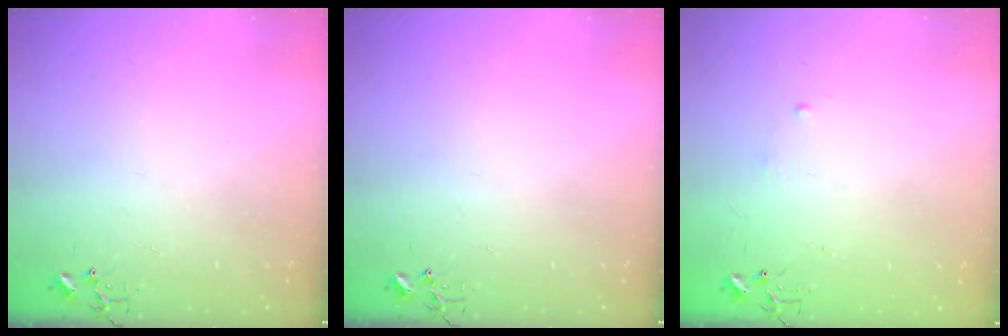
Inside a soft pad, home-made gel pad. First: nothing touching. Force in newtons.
{"total": 0.0}
{"total": 2.9, "press": 2.8, "slide": 0.5}